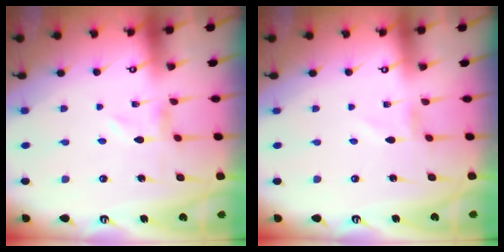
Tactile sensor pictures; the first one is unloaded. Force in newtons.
{"total": 0.7, "press": 0.7, "slide": 0.2}